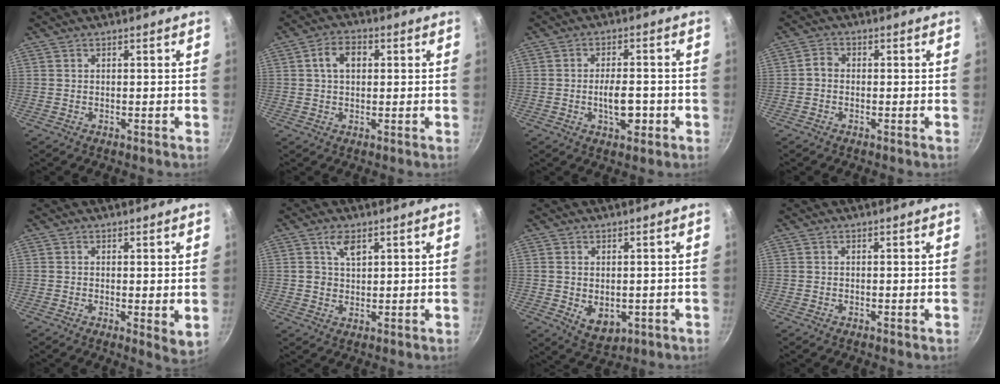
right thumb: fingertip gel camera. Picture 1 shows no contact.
{"total": 5.7, "force": [1.2, 3.9, 4.1], "torque": [-0.054, 0.012, 0.015]}
{"total": 6.7, "force": [-1.8, 3.1, 5.6], "torque": [-0.071, 0.010, -0.027]}
{"total": 2.0, "force": [-0.6, 1.5, 1.1], "torque": [-0.021, 0.013, -0.018]}
{"total": 4.0, "force": [0.6, 1.6, 3.6], "torque": [-0.049, -0.014, 0.009]}
{"total": 4.0, "force": [2.0, 2.4, 2.5], "torque": [-0.034, -0.011, 0.040]}
{"total": 5.8, "force": [-0.4, 4.1, 4.1], "torque": [-0.056, -0.013, 0.006]}
{"total": 0.0}